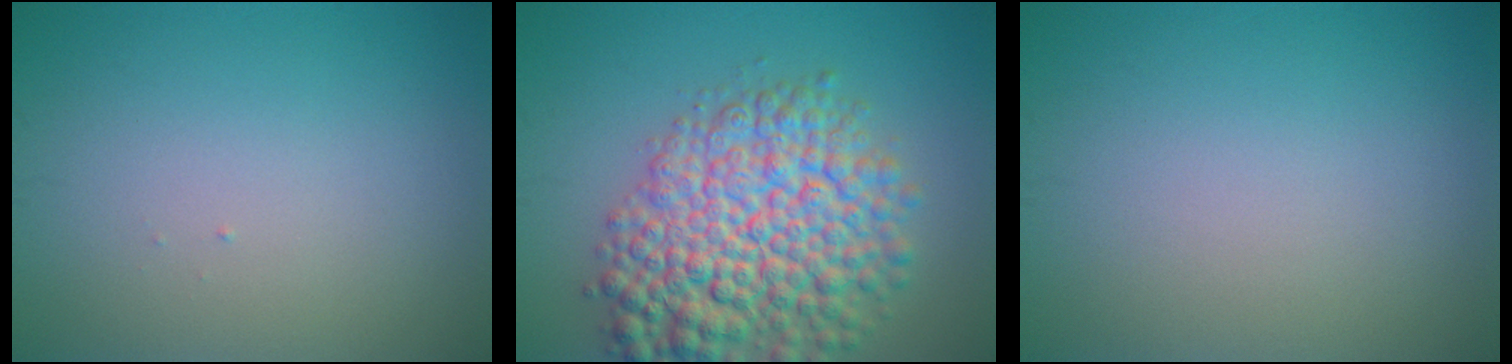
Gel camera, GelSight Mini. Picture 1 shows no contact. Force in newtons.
{"total": 10.0, "press": 10.0, "slide": 0.4}
{"total": 0.0}